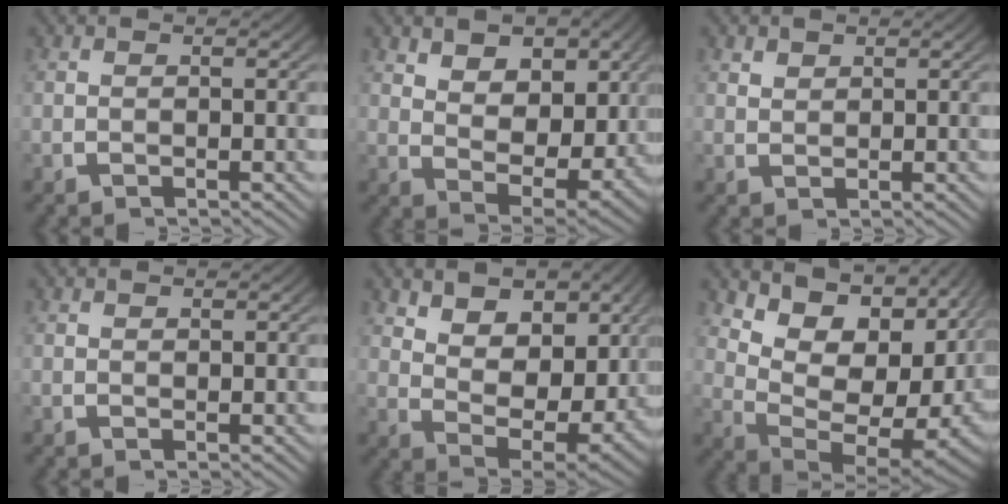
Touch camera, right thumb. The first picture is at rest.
{"total": 7.2, "force": [1.3, 4.7, 5.3], "torque": [-0.105, -0.044, 0.038]}
{"total": 1.2, "force": [1.1, 0.4, 0.2], "torque": [0.001, -0.002, 0.027]}
{"total": 0.7, "force": [0.6, 0.1, 0.1], "torque": [0.004, -0.002, 0.015]}
{"total": 9.2, "force": [1.6, 6.0, 6.8], "torque": [-0.137, -0.046, 0.042]}
{"total": 14.7, "force": [1.9, 8.9, 11.5], "torque": [-0.190, -0.021, 0.039]}